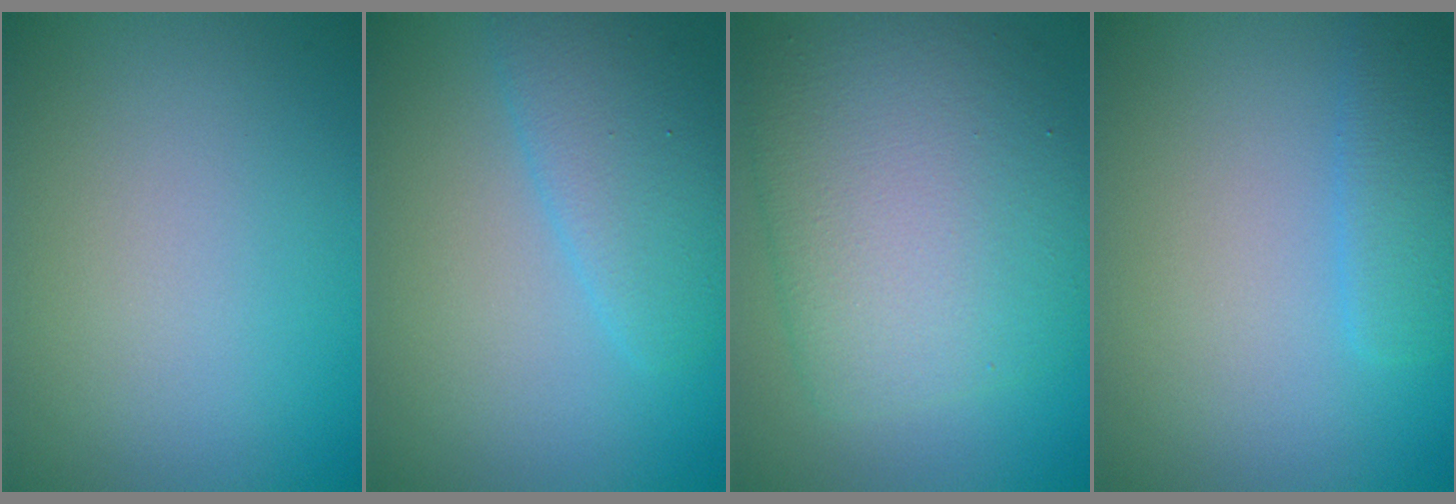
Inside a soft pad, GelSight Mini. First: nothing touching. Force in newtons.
{"total": 3.8, "press": 3.8, "slide": 0.2}
{"total": 9.0, "press": 9.0, "slide": 0.0}
{"total": 2.5, "press": 2.5, "slide": 0.1}